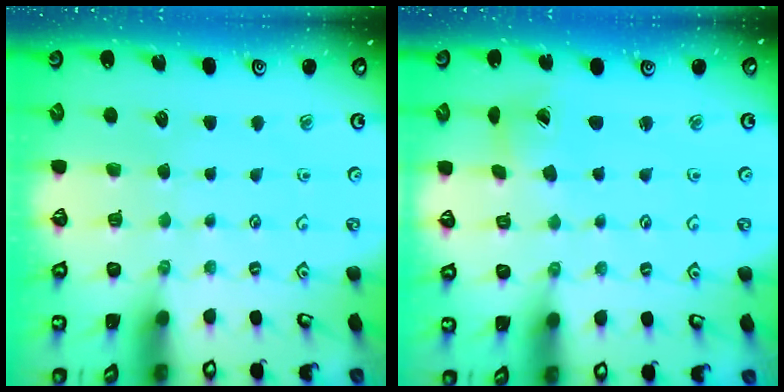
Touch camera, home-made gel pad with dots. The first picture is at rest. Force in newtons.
{"total": 2.9, "press": 2.9, "slide": 0.4}